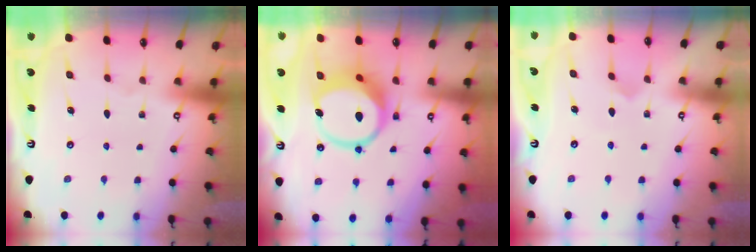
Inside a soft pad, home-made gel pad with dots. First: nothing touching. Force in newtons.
{"total": 10.6, "press": 10.5, "slide": 1.3}
{"total": 3.9, "press": 3.9, "slide": 0.2}